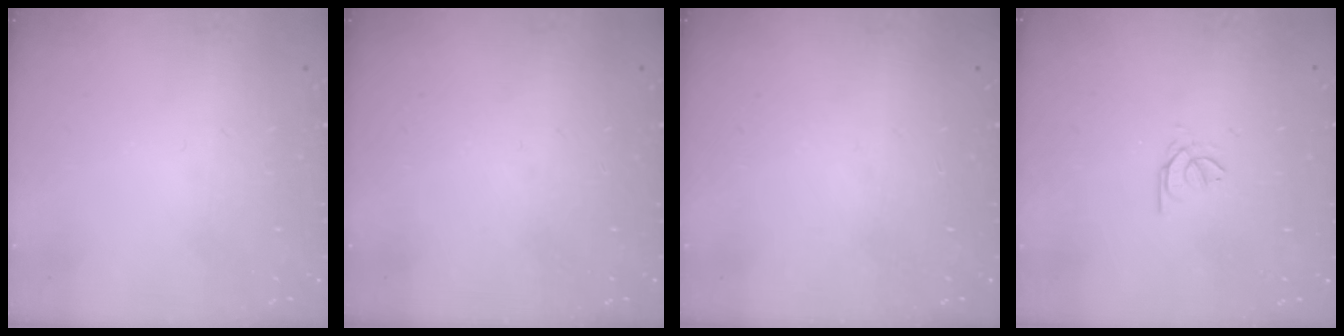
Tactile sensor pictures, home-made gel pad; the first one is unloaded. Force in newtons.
{"total": 0.0}
{"total": 0.0}
{"total": 0.9, "press": 0.8, "slide": 0.4}